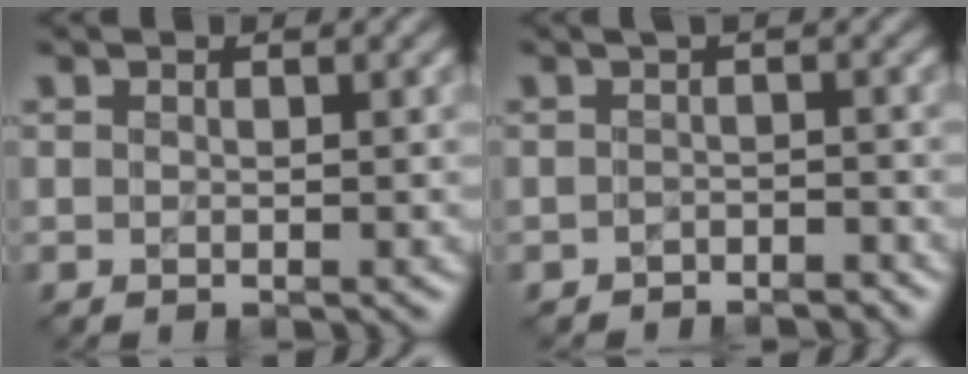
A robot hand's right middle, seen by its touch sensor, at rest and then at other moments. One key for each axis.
{"total": 1.7, "fx": -1.5, "fy": 0.4, "fz": 0.6, "tx": -0.009, "ty": -0.005, "tz": -0.025}